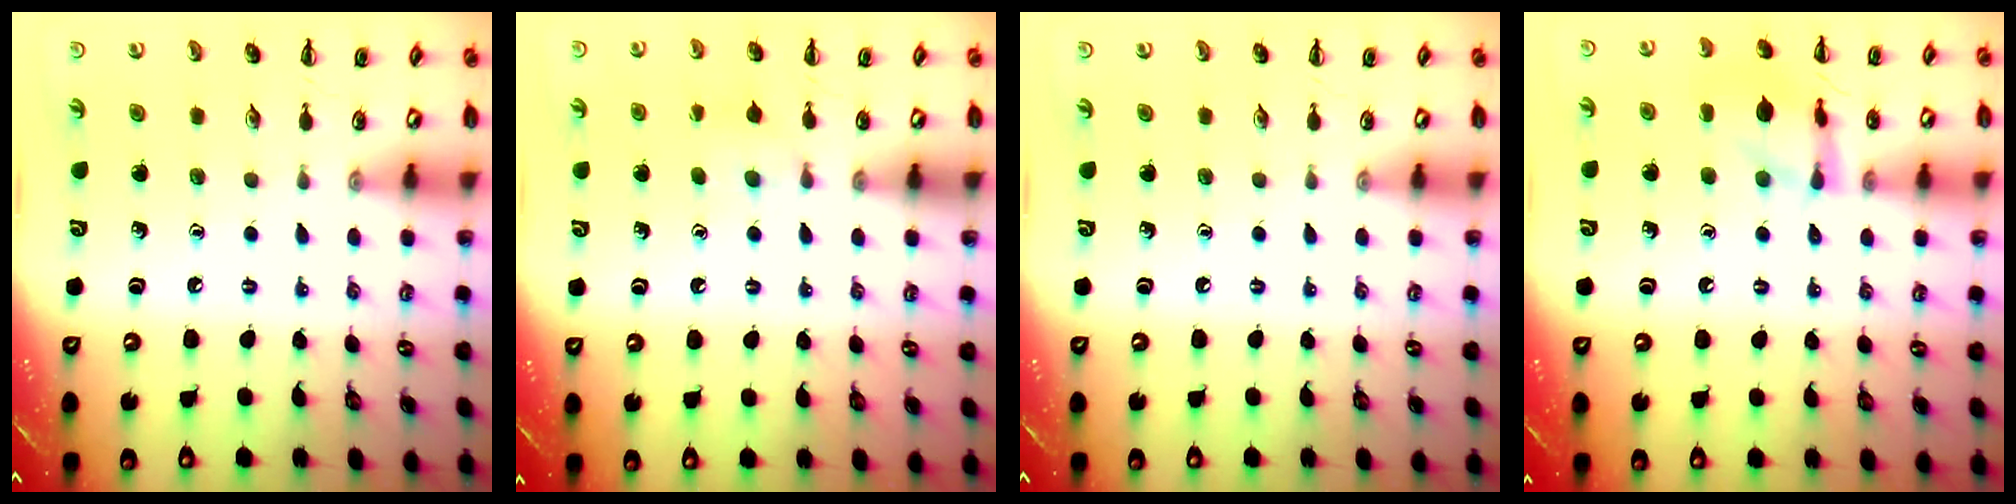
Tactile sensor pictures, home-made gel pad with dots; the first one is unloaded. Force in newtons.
{"total": 6.7, "press": 6.5, "slide": 1.8}
{"total": 0.0}
{"total": 11.6, "press": 11.5, "slide": 0.9}